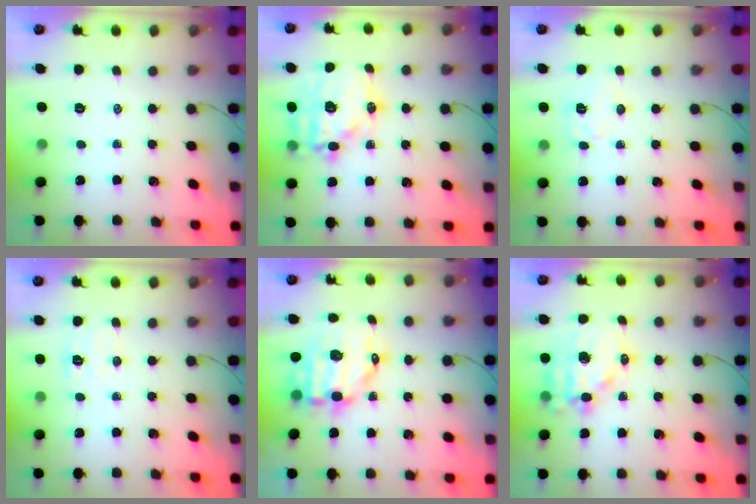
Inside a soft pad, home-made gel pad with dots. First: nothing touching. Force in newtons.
{"total": 17.5, "press": 17.2, "slide": 3.0}
{"total": 6.5, "press": 6.4, "slide": 0.8}
{"total": 6.0, "press": 5.9, "slide": 1.4}
{"total": 12.1, "press": 11.8, "slide": 2.7}
{"total": 13.8, "press": 13.4, "slide": 3.1}